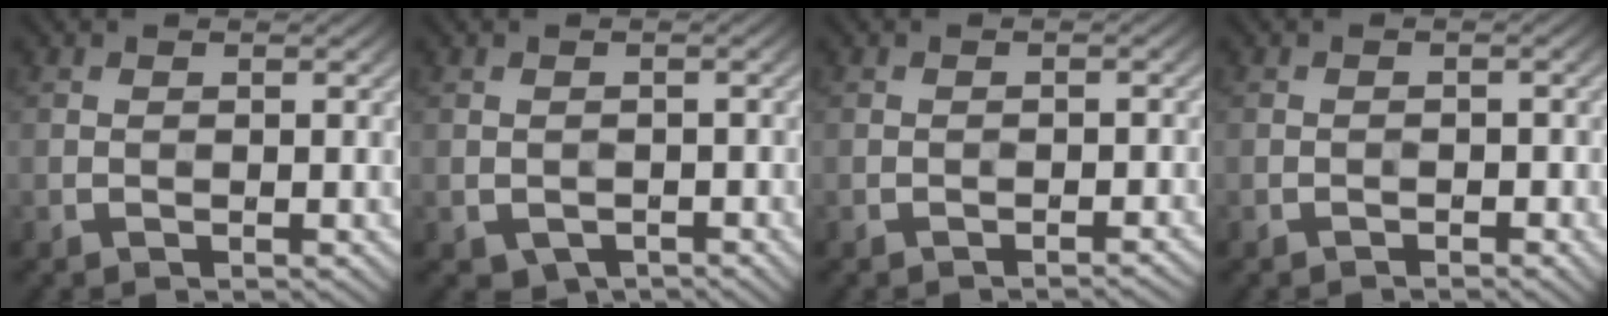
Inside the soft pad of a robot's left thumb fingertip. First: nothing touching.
{"total": 2.1, "force": [-1.3, 1.4, 1.0], "torque": [-0.020, -0.009, -0.018]}
{"total": 1.0, "force": [-0.9, 0.1, 0.5], "torque": [-0.004, 0.002, -0.015]}
{"total": 1.1, "force": [-0.8, 0.4, 0.6], "torque": [-0.008, 0.002, -0.013]}